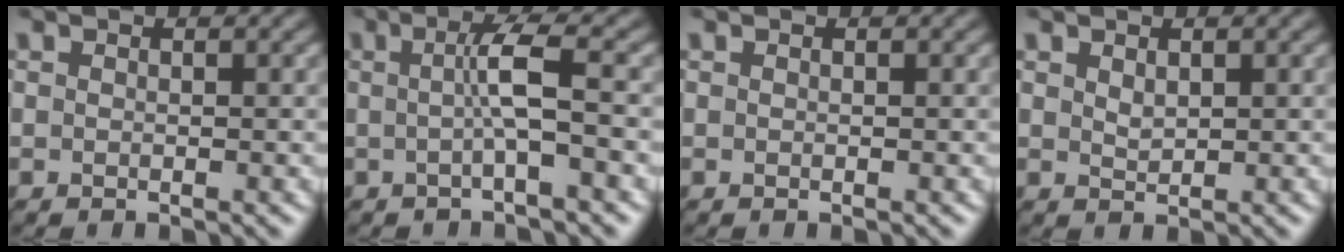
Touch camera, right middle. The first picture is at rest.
{"total": 3.4, "force": [-0.1, 0.4, 3.4], "torque": [-0.063, 0.004, -0.005]}
{"total": 0.0}
{"total": 1.1, "force": [0.5, 0.5, 0.8], "torque": [-0.017, -0.001, 0.015]}